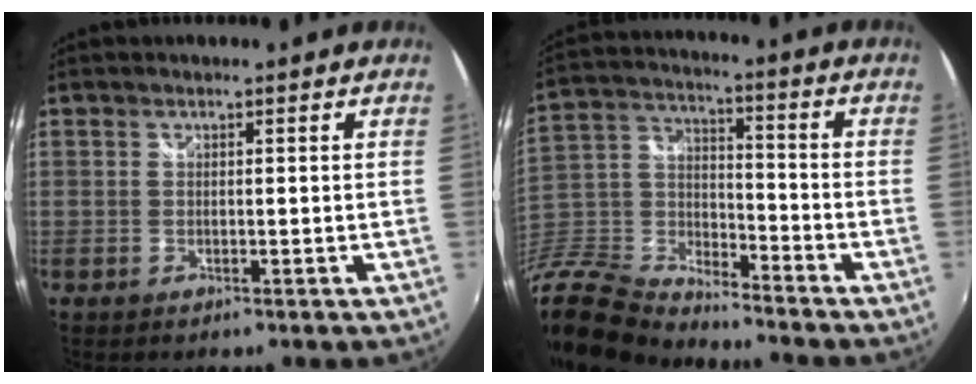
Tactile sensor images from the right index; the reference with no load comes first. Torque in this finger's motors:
{"motor_torque": [-1.79, -0.35, -1.05, -0.21]}